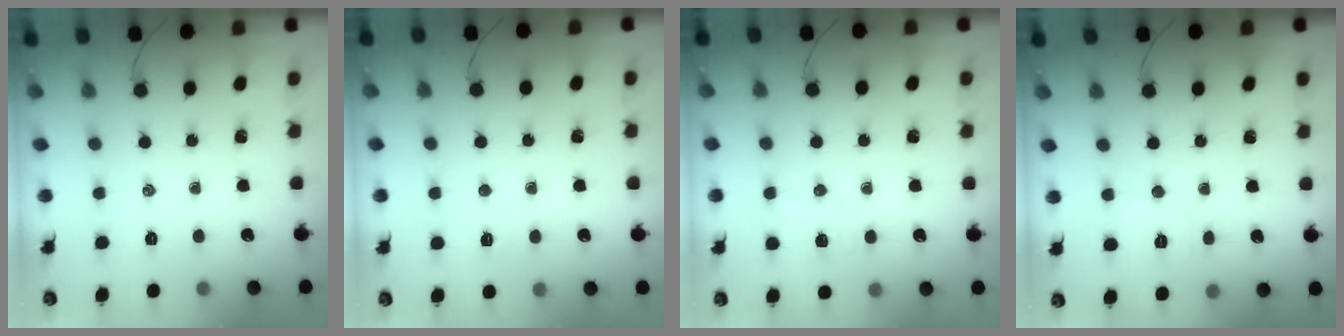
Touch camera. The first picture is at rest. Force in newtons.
{"total": 2.8, "press": 2.7, "slide": 0.8}
{"total": 4.8, "press": 4.6, "slide": 1.1}
{"total": 4.3, "press": 4.1, "slide": 1.1}